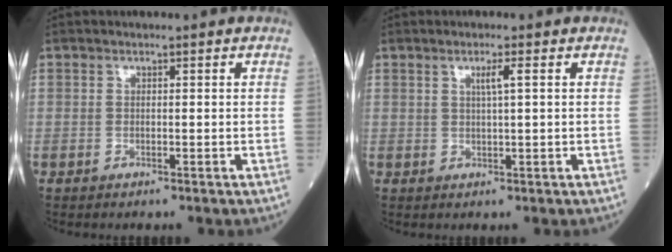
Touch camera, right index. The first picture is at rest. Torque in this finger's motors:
{"motor_torque": [-0.01, 0.00, 0.01, 0.04]}